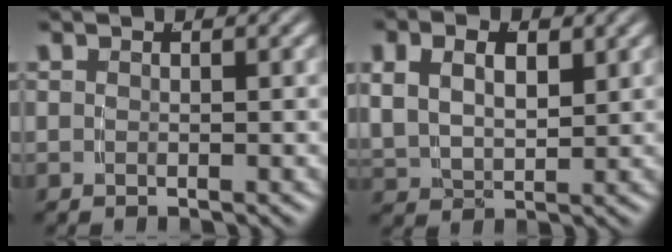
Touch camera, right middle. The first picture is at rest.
{"total": 5.8, "force": [1.6, 4.3, 3.5], "torque": [-0.063, 0.000, 0.028]}